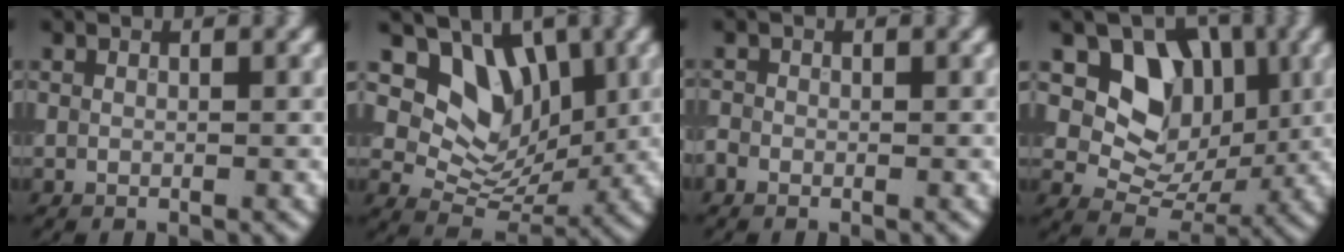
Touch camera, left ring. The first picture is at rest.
{"total": 6.5, "force": [2.5, 4.9, 3.5], "torque": [-0.047, -0.018, 0.037]}
{"total": 0.7, "force": [-0.5, 0.5, 0.2], "torque": [-0.002, 0.000, -0.013]}
{"total": 6.9, "force": [2.0, 5.5, 3.6], "torque": [-0.047, -0.013, 0.025]}